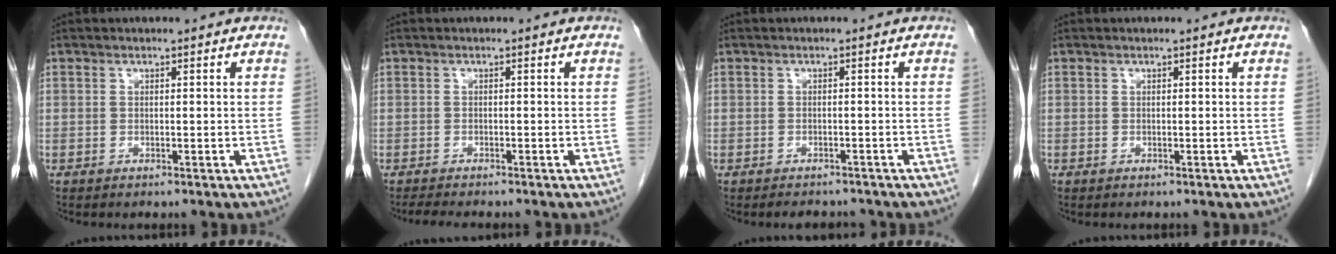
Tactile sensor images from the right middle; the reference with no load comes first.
{"total": 3.4, "force": [-3.0, 0.3, 1.6], "torque": [-0.029, -0.011, -0.045]}
{"total": 3.6, "force": [-3.2, 1.2, 0.9], "torque": [-0.014, -0.005, -0.040]}
{"total": 0.0}